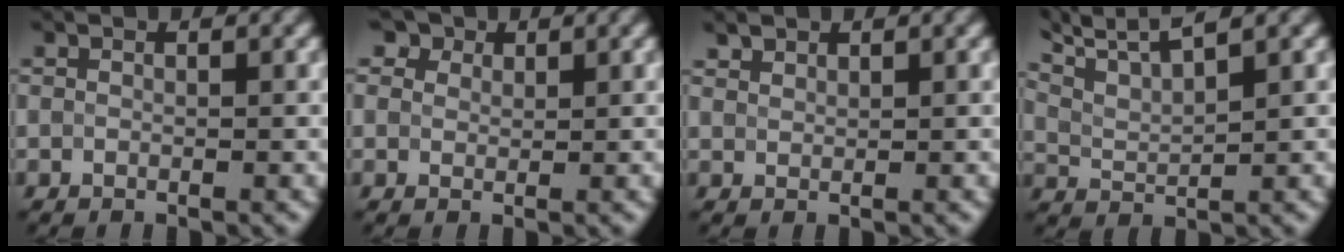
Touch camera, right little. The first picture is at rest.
{"total": 4.3, "force": [2.9, 2.7, 1.7], "torque": [-0.049, 0.011, 0.040]}
{"total": 1.4, "force": [1.2, 0.6, 0.3], "torque": [-0.008, 0.004, 0.030]}
{"total": 5.7, "force": [4.8, 1.0, 2.9], "torque": [-0.064, 0.017, 0.083]}